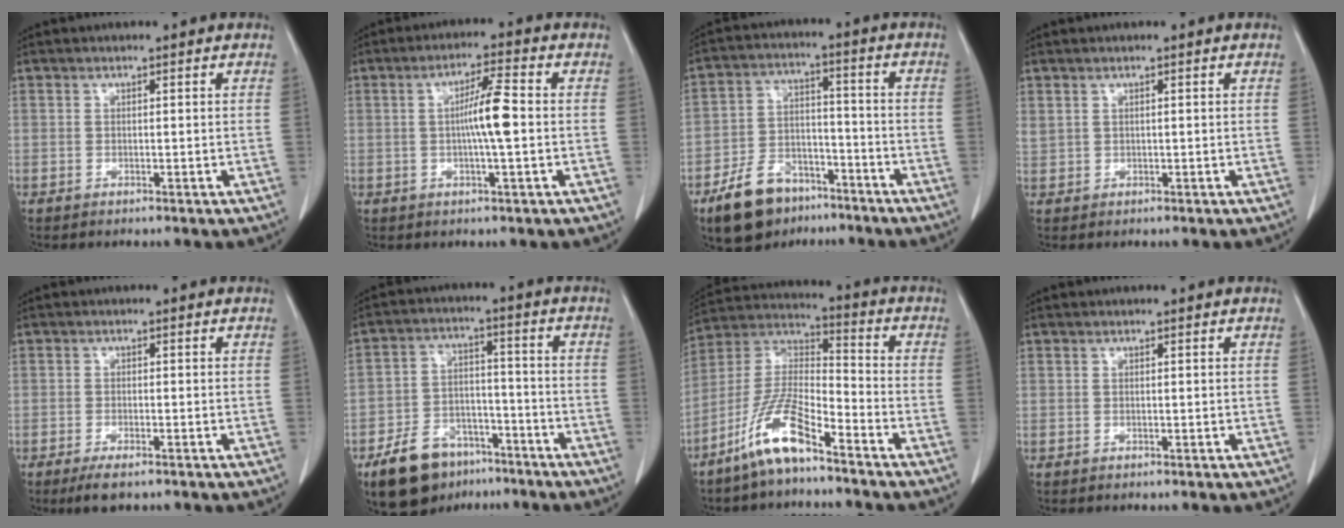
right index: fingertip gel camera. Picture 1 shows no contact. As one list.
[{"total": 6.0, "force": [-0.1, 0.0, 6.0], "torque": [-0.105, 0.006, -0.001]}, {"total": 11.0, "force": [-7.5, 6.1, 5.1], "torque": [-0.105, 0.004, -0.127]}, {"total": 1.3, "force": [0.8, 0.8, 0.5], "torque": [-0.016, 0.016, 0.028]}, {"total": 3.5, "force": [-2.5, 0.8, 2.3], "torque": [-0.044, -0.006, -0.039]}, {"total": 11.5, "force": [-7.8, 6.7, 5.1], "torque": [-0.097, 0.009, -0.128]}, {"total": 11.4, "force": [-7.7, 2.2, 8.2], "torque": [-0.177, -0.001, -0.154]}, {"total": 0.0}]